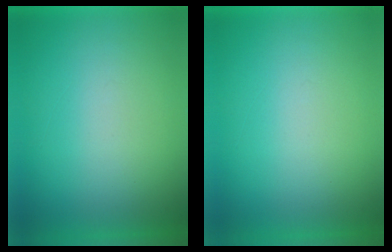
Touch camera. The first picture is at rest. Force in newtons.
{"total": 0.0}